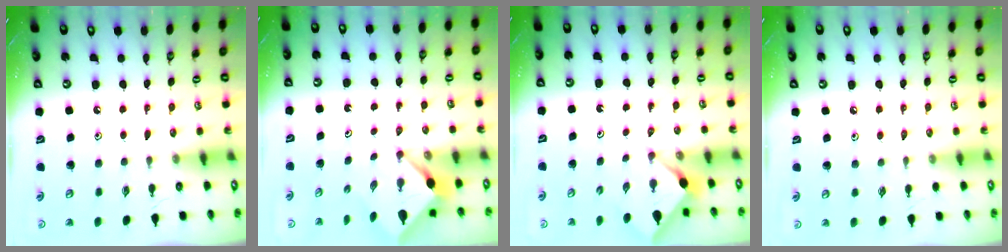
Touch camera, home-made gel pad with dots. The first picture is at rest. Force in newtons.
{"total": 2.7, "press": 2.7, "slide": 0.0}
{"total": 2.9, "press": 2.9, "slide": 0.3}
{"total": 2.1, "press": 2.1, "slide": 0.4}